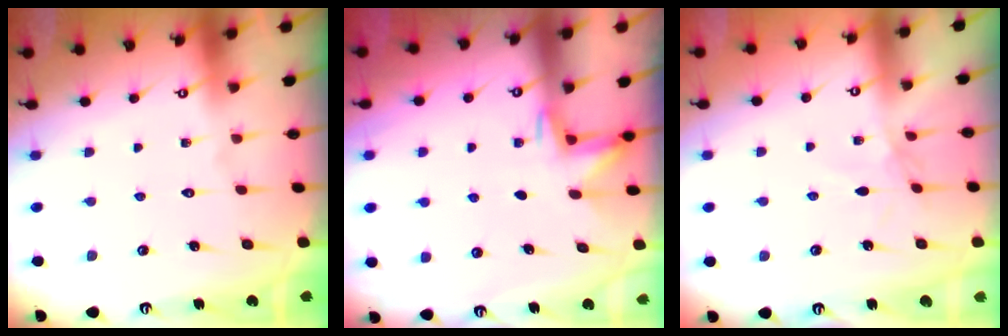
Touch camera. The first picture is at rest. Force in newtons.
{"total": 3.1, "press": 2.8, "slide": 1.3}
{"total": 1.7, "press": 1.7, "slide": 0.4}